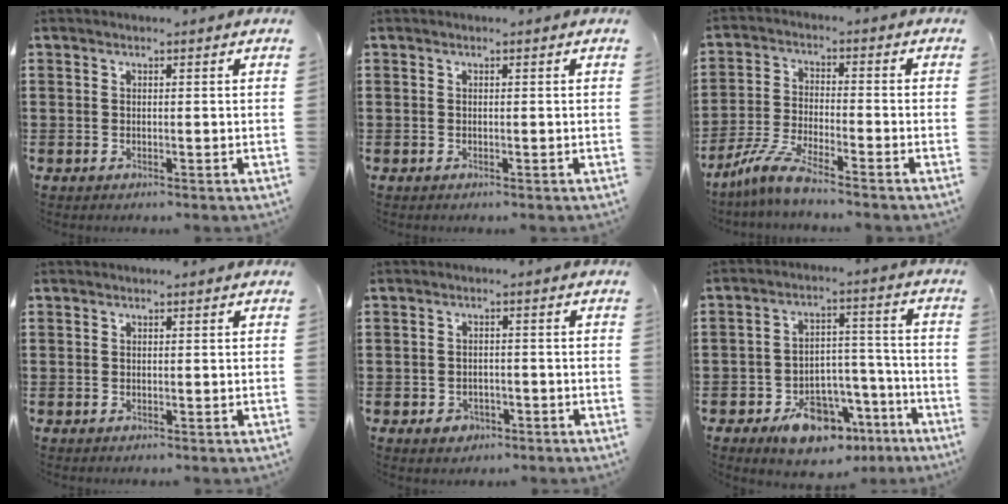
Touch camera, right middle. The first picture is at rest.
{"total": 0.0}
{"total": 6.3, "force": [-5.4, 0.2, 3.3], "torque": [-0.087, -0.014, -0.108]}
{"total": 0.0}
{"total": 2.1, "force": [-1.4, 1.4, 0.5], "torque": [-0.014, 0.002, -0.032]}
{"total": 9.8, "force": [-7.2, 4.9, 4.5], "torque": [-0.063, 0.044, -0.123]}